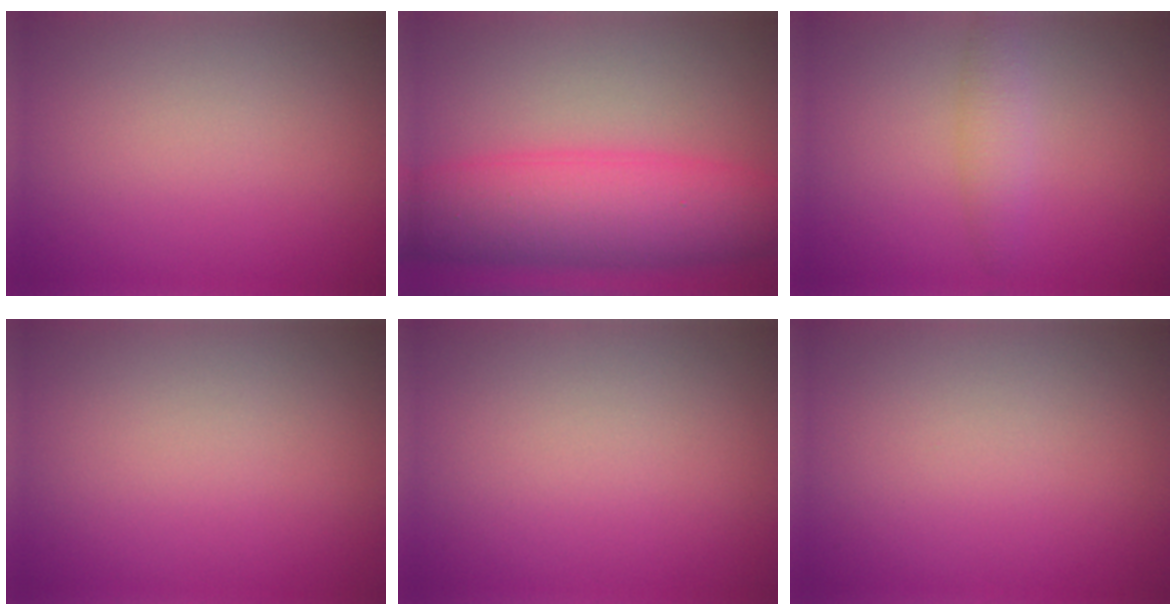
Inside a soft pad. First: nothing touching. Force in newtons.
{"total": 8.9, "press": 8.9, "slide": 0.3}
{"total": 1.9, "press": 1.9, "slide": 0.0}
{"total": 0.0}
{"total": 0.0}
{"total": 0.0}